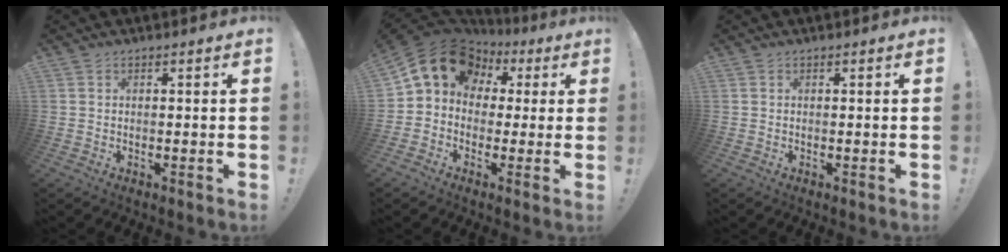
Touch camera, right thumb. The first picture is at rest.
{"total": 14.6, "force": [5.2, 11.5, 7.4], "torque": [-0.114, -0.017, 0.105]}
{"total": 0.0}